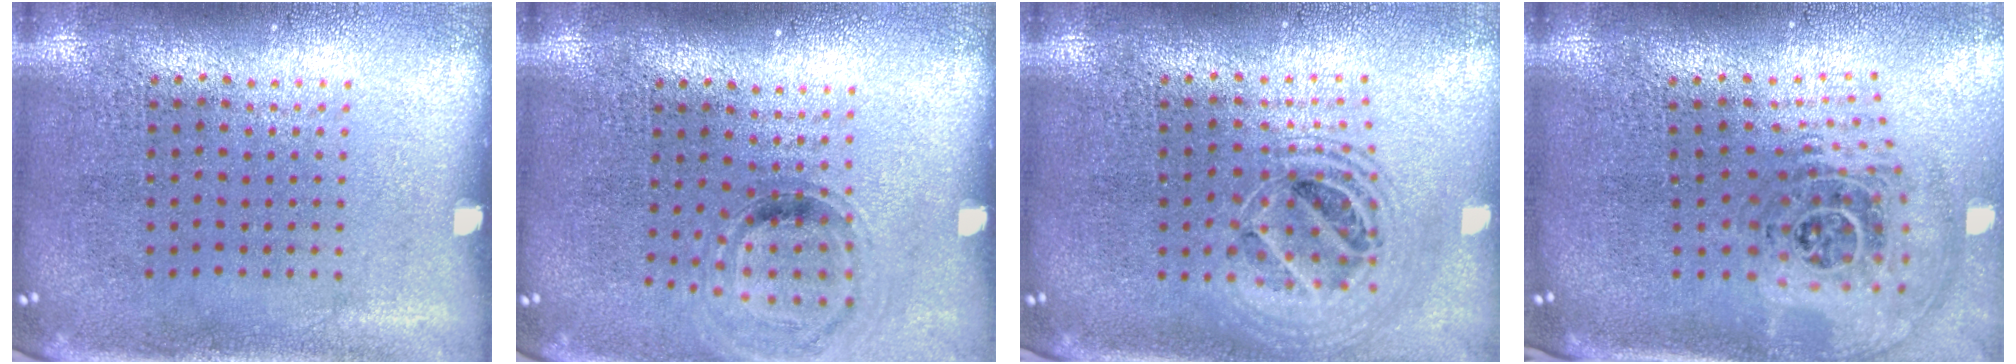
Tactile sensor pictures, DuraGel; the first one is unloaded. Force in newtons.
{"total": 0.9, "press": 0.8, "slide": 0.2}
{"total": 1.9, "press": 1.6, "slide": 1.1}
{"total": 2.0, "press": 1.5, "slide": 1.4}